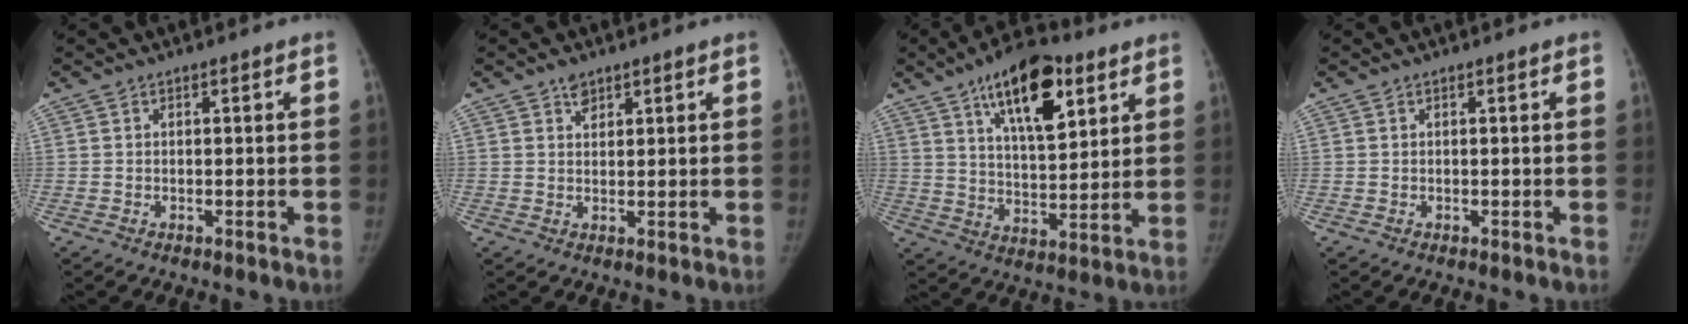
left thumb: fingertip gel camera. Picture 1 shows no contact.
{"total": 2.2, "force": [1.6, 1.4, 0.7], "torque": [0.001, -0.009, 0.028]}
{"total": 16.9, "force": [8.8, 7.2, 12.5], "torque": [-0.161, -0.033, 0.142]}
{"total": 0.0}